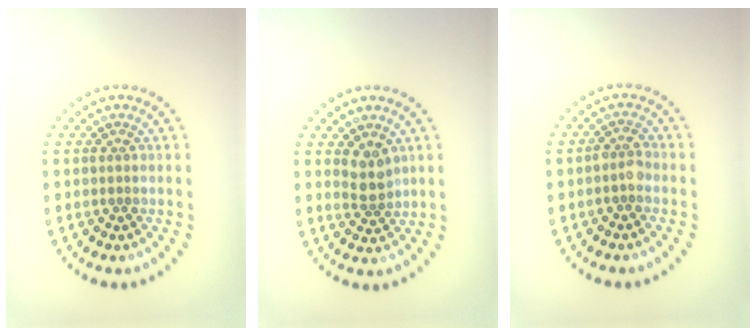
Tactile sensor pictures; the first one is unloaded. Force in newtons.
{"total": 2.2, "press": 1.9, "slide": 1.1}
{"total": 1.6, "press": 1.4, "slide": 0.9}